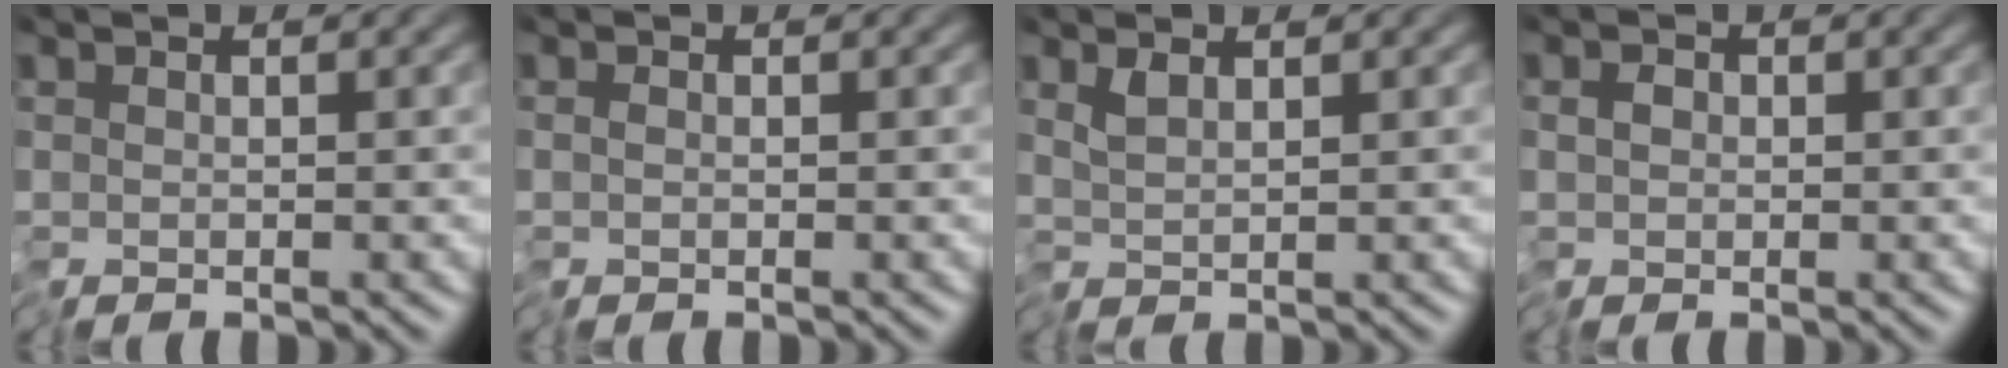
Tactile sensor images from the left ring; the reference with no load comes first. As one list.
[{"total": 0.0}, {"total": 0.7, "force": [0.4, -0.3, 0.5], "torque": [-0.006, -0.002, 0.010]}, {"total": 1.3, "force": [-0.4, 0.9, 0.8], "torque": [-0.008, 0.002, -0.011]}]